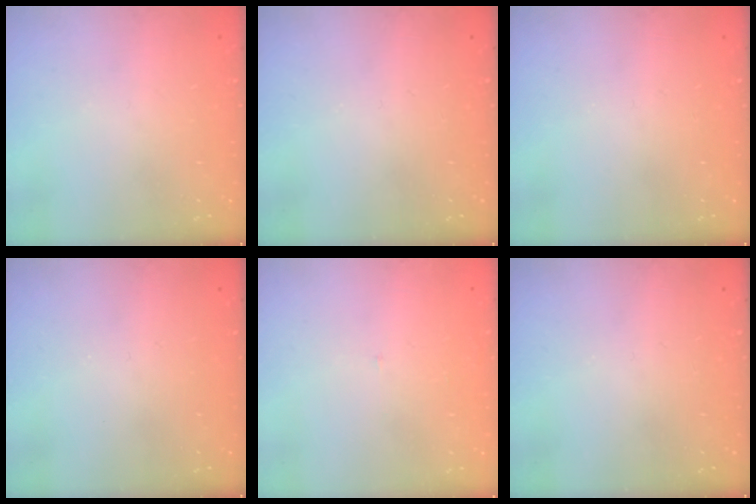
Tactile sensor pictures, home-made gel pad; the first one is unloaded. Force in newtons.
{"total": 0.0}
{"total": 0.0}
{"total": 0.0}
{"total": 2.0, "press": 2.0, "slide": 0.1}
{"total": 0.0}